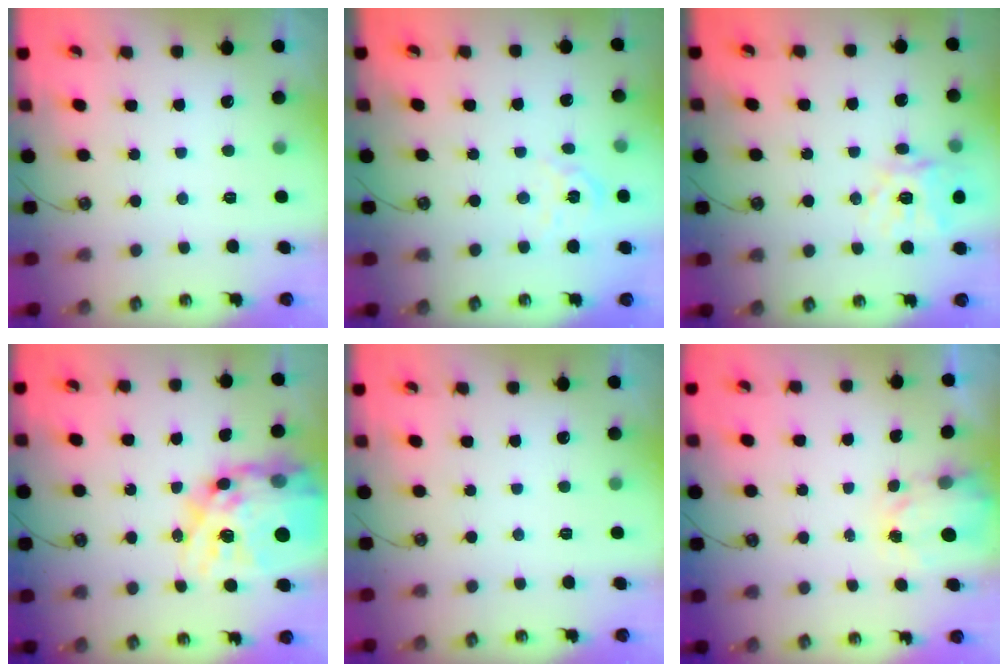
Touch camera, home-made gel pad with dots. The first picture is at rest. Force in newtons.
{"total": 4.1, "press": 4.1, "slide": 0.6}
{"total": 16.0, "press": 15.9, "slide": 2.0}
{"total": 26.7, "press": 26.6, "slide": 2.6}
{"total": 0.0}
{"total": 2.6, "press": 2.6, "slide": 0.4}